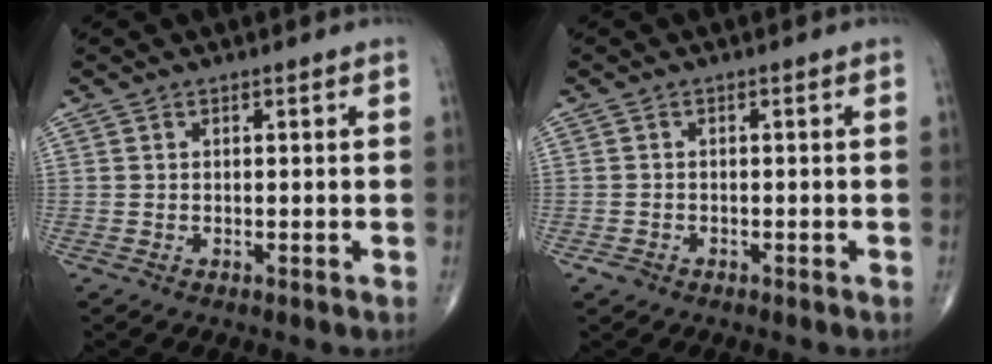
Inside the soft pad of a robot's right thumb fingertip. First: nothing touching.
{"total": 1.2, "force": [-0.8, 0.9, 0.3], "torque": [-0.007, 0.004, -0.015]}